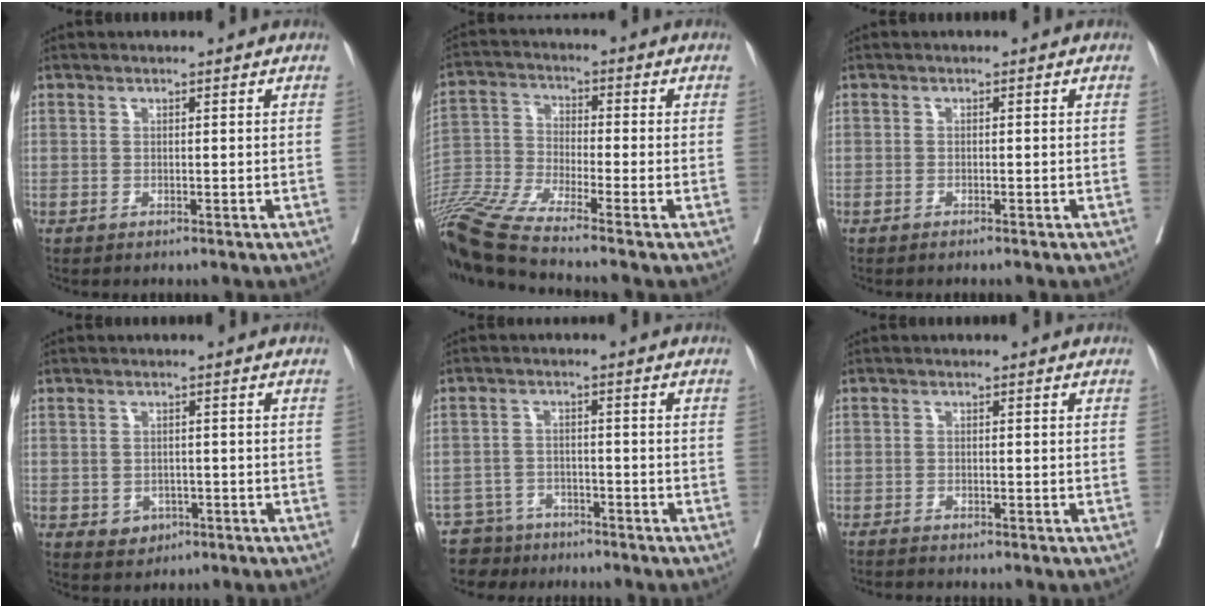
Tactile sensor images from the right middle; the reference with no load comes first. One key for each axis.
{"total": 13.4, "fx": -11.4, "fy": -1.6, "fz": 6.9, "tx": -0.151, "ty": -0.022, "tz": -0.219}
{"total": 1.4, "fx": -1.2, "fy": 0.0, "fz": 0.8, "tx": -0.013, "ty": -0.003, "tz": -0.015}
{"total": 2.7, "fx": -1.2, "fy": 2.2, "fz": 1.0, "tx": -0.009, "ty": 0.005, "tz": -0.009}
{"total": 5.4, "fx": -4.9, "fy": 2.0, "fz": -1.0, "tx": 0.020, "ty": 0.003, "tz": -0.090}
{"total": 2.2, "fx": -2.1, "fy": -0.3, "fz": 0.6, "tx": -0.013, "ty": -0.005, "tz": -0.035}